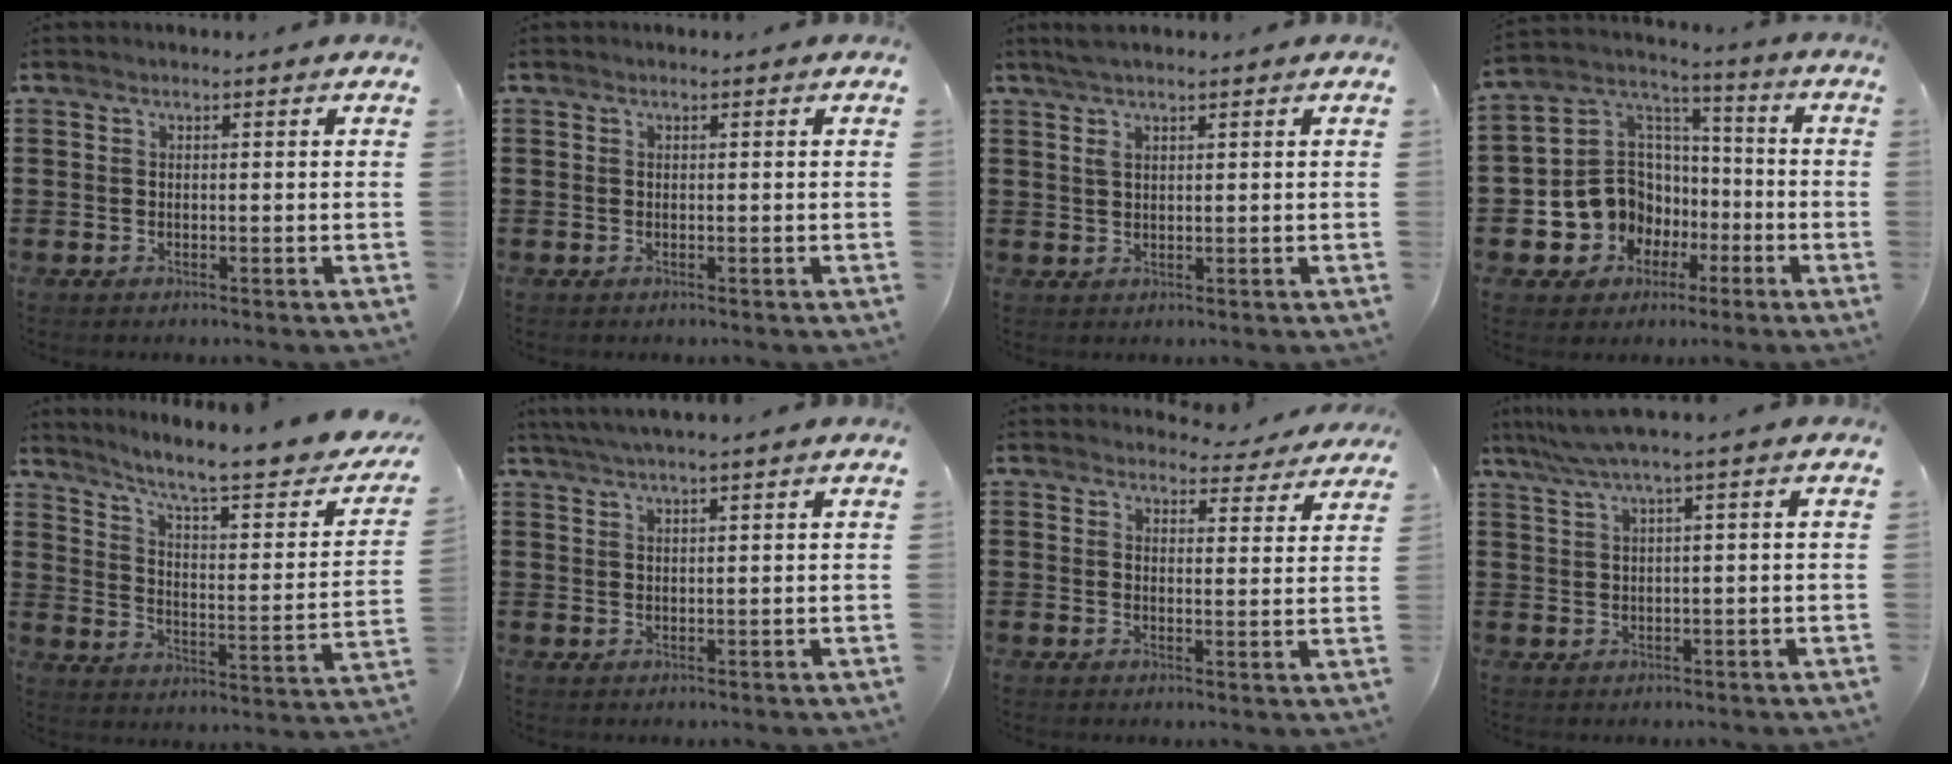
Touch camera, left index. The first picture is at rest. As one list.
[{"total": 0.0}, {"total": 2.3, "force": [1.4, 0.5, 1.8], "torque": [-0.038, 0.004, 0.025]}, {"total": 10.7, "force": [-3.5, 9.8, 2.8], "torque": [-0.103, 0.002, -0.060]}, {"total": 7.9, "force": [6.0, 0.5, 5.1], "torque": [-0.115, -0.044, 0.091]}, {"total": 2.6, "force": [2.2, -0.4, 1.4], "torque": [-0.030, 0.003, 0.041]}, {"total": 3.8, "force": [3.6, 0.7, 0.6], "torque": [-0.018, -0.018, 0.065]}, {"total": 3.8, "force": [1.8, -0.4, 3.3], "torque": [-0.074, -0.007, 0.028]}]